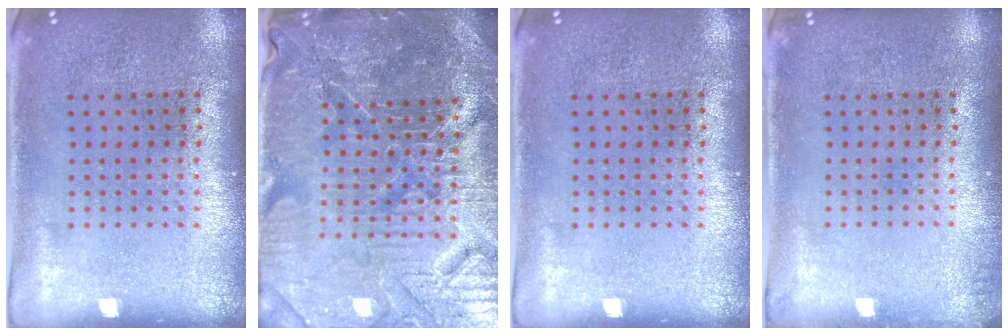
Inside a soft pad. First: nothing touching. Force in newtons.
{"total": 5.9, "press": 5.5, "slide": 2.2}
{"total": 0.0}
{"total": 0.8, "press": 0.8, "slide": 0.0}